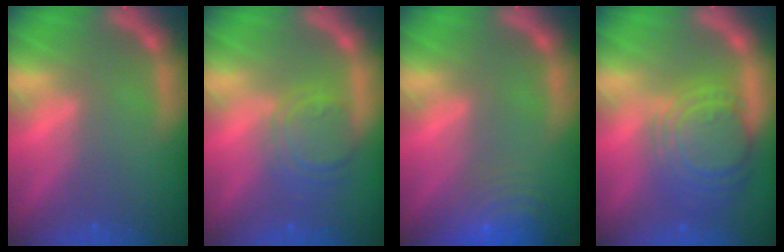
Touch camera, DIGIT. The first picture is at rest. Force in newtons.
{"total": 5.0}
{"total": 9.1}
{"total": 9.5}